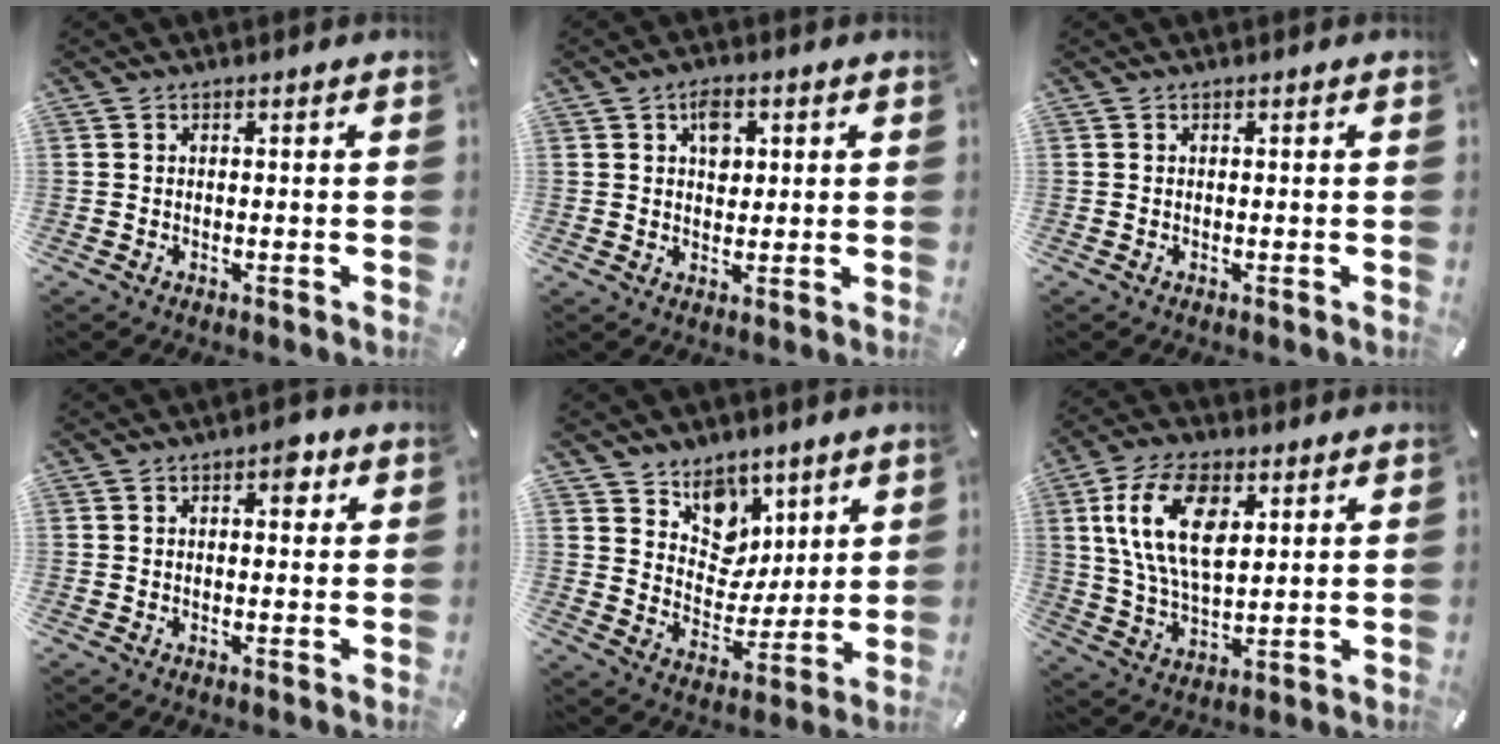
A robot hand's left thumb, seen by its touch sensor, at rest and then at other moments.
{"total": 4.8, "force": [1.6, 3.4, 3.0], "torque": [-0.032, -0.003, 0.020]}
{"total": 0.0}
{"total": 4.4, "force": [1.5, 2.4, 3.4], "torque": [-0.031, -0.007, 0.015]}
{"total": 10.7, "force": [5.5, 8.9, 2.1], "torque": [-0.028, -0.054, 0.107]}
{"total": 14.9, "force": [5.3, 8.6, 11.0], "torque": [-0.245, 0.006, 0.092]}